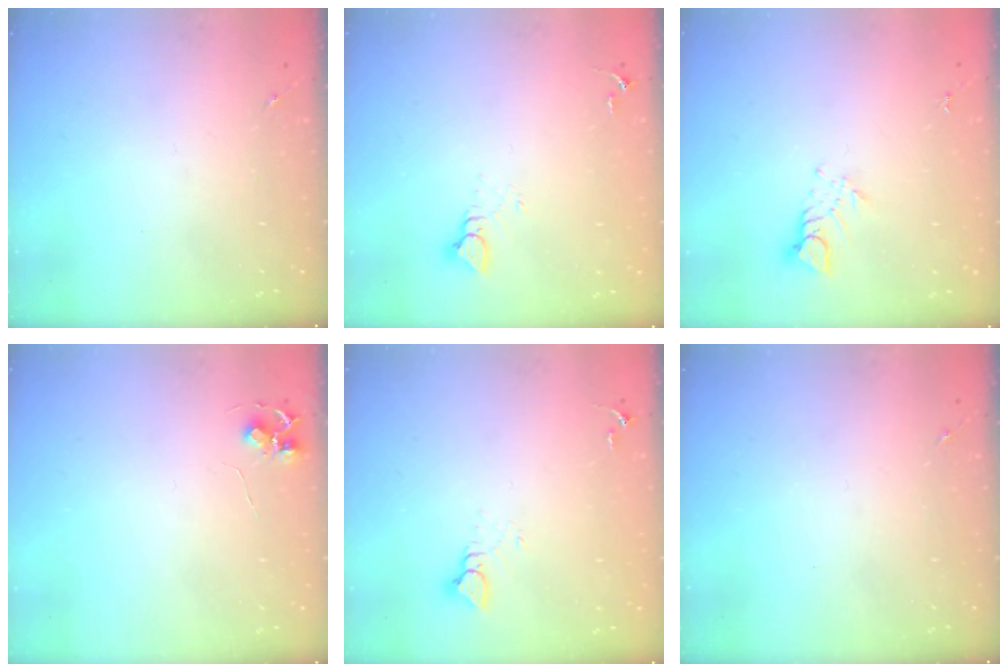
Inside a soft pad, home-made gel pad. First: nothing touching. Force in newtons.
{"total": 3.9, "press": 3.9, "slide": 0.2}
{"total": 5.1, "press": 5.0, "slide": 0.3}
{"total": 5.9, "press": 5.9, "slide": 0.5}
{"total": 3.9, "press": 3.9, "slide": 0.2}
{"total": 0.0}